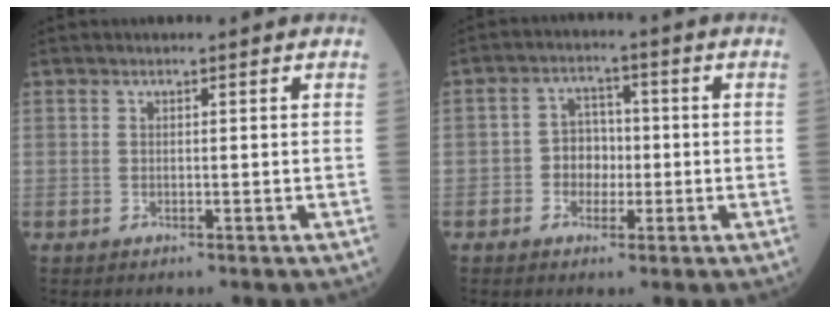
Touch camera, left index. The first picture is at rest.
{"total": 5.2, "force": [-1.4, 4.1, 2.9], "torque": [-0.056, 0.015, -0.026]}